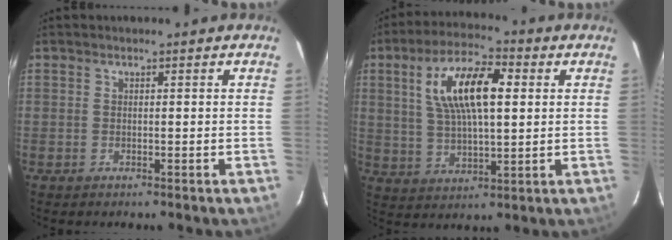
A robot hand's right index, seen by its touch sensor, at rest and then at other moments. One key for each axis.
{"total": 13.6, "fx": 3.7, "fy": 5.1, "fz": 12.0, "tx": -0.226, "ty": 0.018, "tz": 0.068}